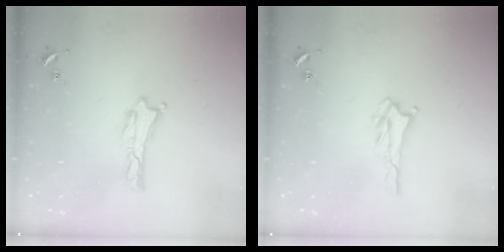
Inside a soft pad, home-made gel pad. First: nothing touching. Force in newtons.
{"total": 2.3, "press": 2.2, "slide": 0.4}